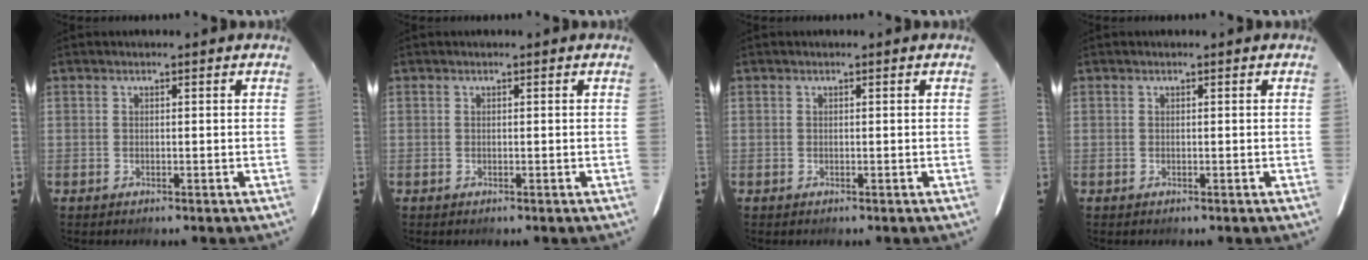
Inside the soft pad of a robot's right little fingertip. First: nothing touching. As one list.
[{"total": 0.0}, {"total": 0.0}, {"total": 0.0}]